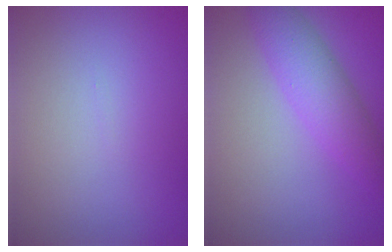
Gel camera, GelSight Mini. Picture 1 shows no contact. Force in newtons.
{"total": 3.8, "press": 3.8, "slide": 0.0}